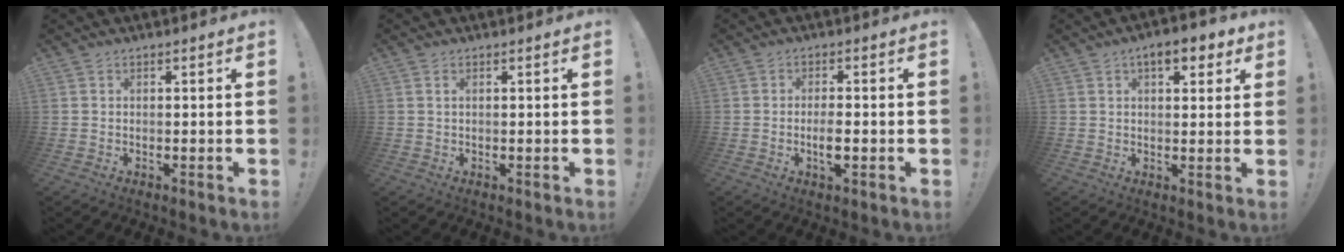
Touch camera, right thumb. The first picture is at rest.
{"total": 0.9, "force": [0.2, 0.2, 0.8], "torque": [-0.018, 0.003, 0.003]}
{"total": 4.4, "force": [-1.4, 1.5, 3.9], "torque": [-0.078, -0.002, -0.027]}
{"total": 6.8, "force": [3.6, 3.1, 4.9], "torque": [-0.052, -0.012, 0.056]}